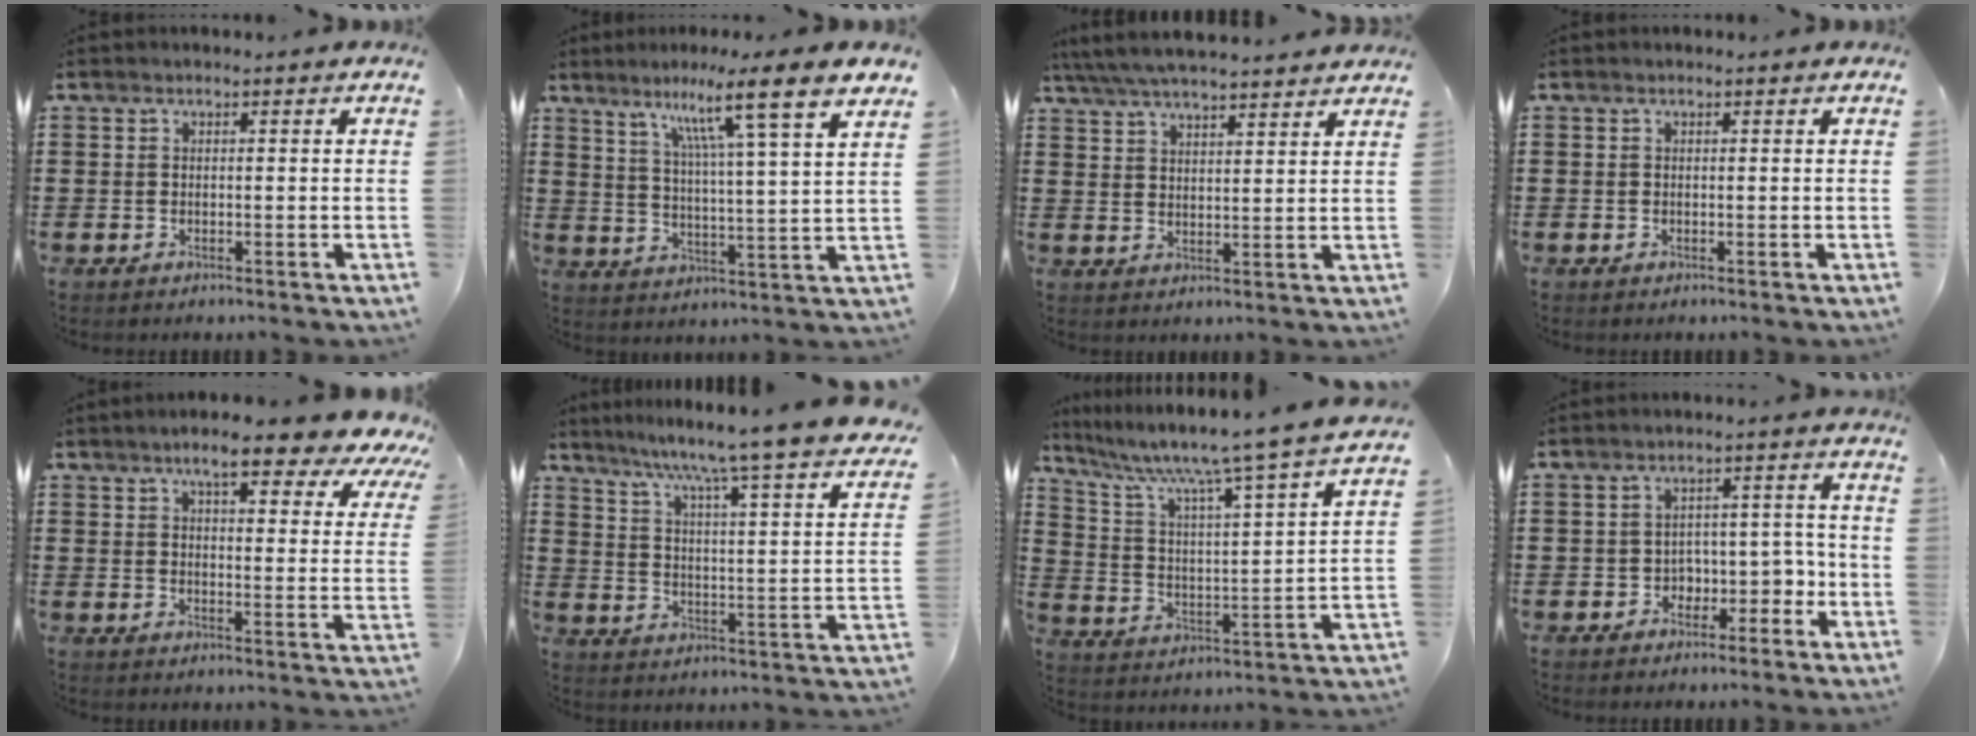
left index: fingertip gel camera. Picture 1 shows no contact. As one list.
[{"total": 10.0, "force": [7.0, -0.7, 7.1], "torque": [-0.128, -0.042, 0.103]}, {"total": 5.5, "force": [5.2, 0.2, 1.9], "torque": [-0.053, -0.021, 0.092]}, {"total": 0.0}, {"total": 8.8, "force": [7.1, 1.6, 5.1], "torque": [-0.096, -0.027, 0.119]}, {"total": 7.0, "force": [5.9, -1.7, 3.4], "torque": [-0.081, -0.061, 0.084]}, {"total": 7.5, "force": [6.3, -1.0, 3.8], "torque": [-0.104, -0.057, 0.094]}, {"total": 4.0, "force": [-2.2, 3.0, 1.5], "torque": [-0.039, 0.010, -0.047]}]